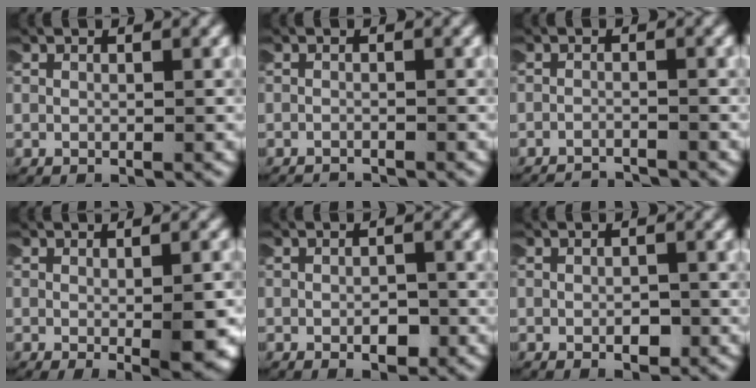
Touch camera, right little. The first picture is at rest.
{"total": 1.8, "force": [-1.8, 0.0, -0.2], "torque": [-0.005, -0.011, -0.024]}
{"total": 3.2, "force": [-3.2, 0.2, 0.1], "torque": [-0.008, -0.015, -0.047]}
{"total": 2.8, "force": [-0.7, 0.4, 2.7], "torque": [-0.036, -0.010, -0.002]}
{"total": 1.4, "force": [-0.9, 0.8, 0.8], "torque": [-0.015, -0.002, -0.013]}
{"total": 1.1, "force": [-0.7, 0.7, 0.6], "torque": [-0.011, -0.002, -0.010]}